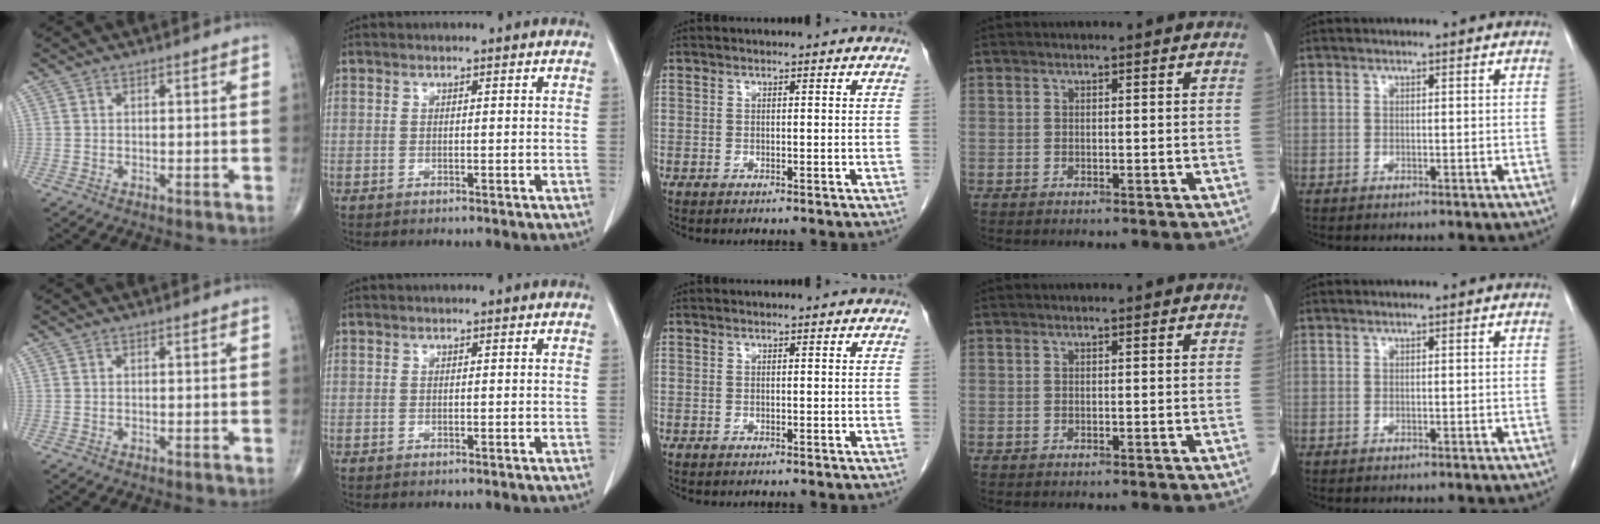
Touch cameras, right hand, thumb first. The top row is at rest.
{}